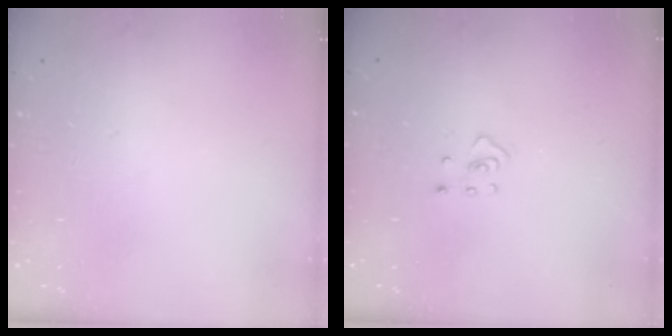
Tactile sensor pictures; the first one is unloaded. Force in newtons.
{"total": 2.4, "press": 2.3, "slide": 0.4}